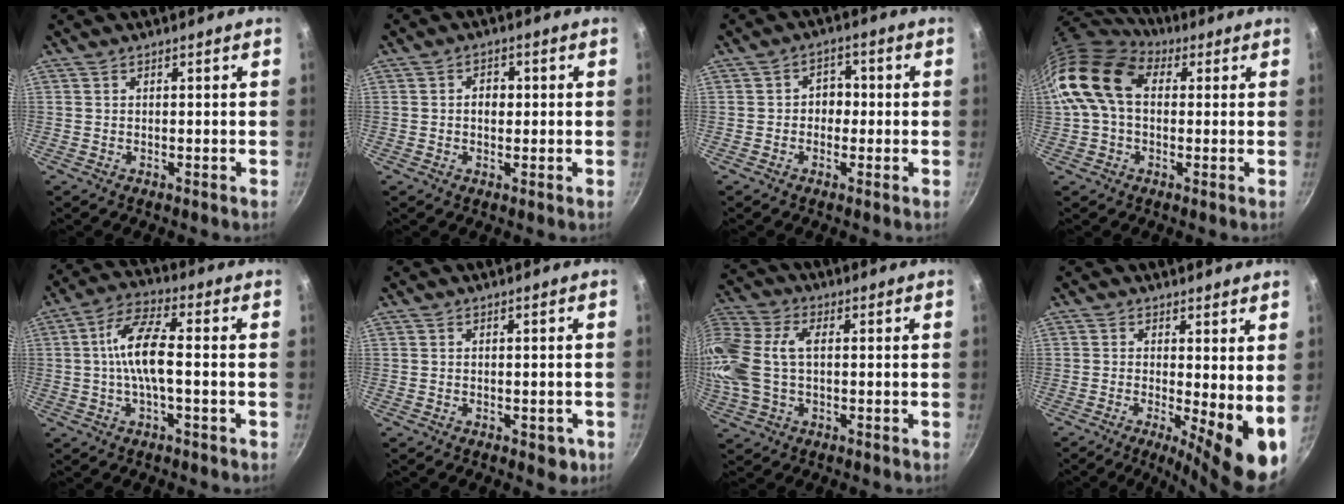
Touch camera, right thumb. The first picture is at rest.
{"total": 3.0, "force": [0.1, 2.3, 1.9], "torque": [-0.014, 0.004, 0.000]}
{"total": 3.8, "force": [-0.5, 3.2, 2.0], "torque": [0.005, 0.011, -0.013]}
{"total": 15.0, "force": [2.7, 10.1, 10.7], "torque": [-0.182, 0.022, 0.030]}
{"total": 9.7, "force": [-0.4, 3.3, 9.1], "torque": [-0.177, 0.029, -0.021]}
{"total": 3.1, "force": [-1.2, 1.7, 2.3], "torque": [-0.019, 0.001, -0.012]}
{"total": 17.4, "force": [0.7, 11.1, 13.4], "torque": [-0.303, 0.024, 0.001]}
{"total": 10.5, "force": [-0.8, 2.8, 10.1], "torque": [-0.124, -0.015, -0.010]}